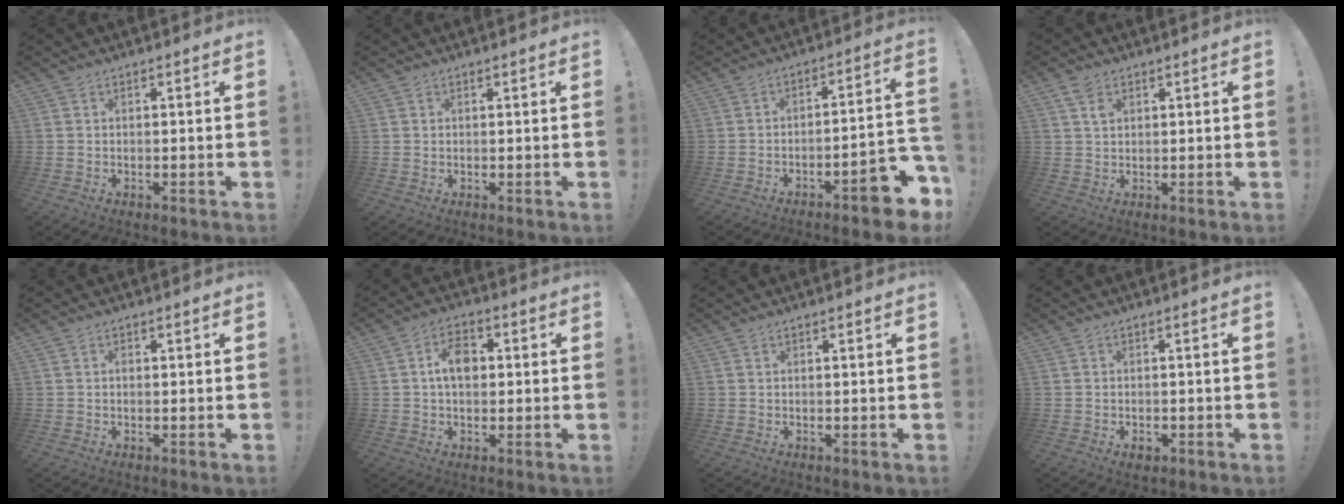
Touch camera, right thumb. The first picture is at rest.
{"total": 1.6, "force": [1.2, 1.1, -0.3], "torque": [0.012, -0.003, 0.020]}
{"total": 10.2, "force": [-6.9, 2.2, 7.2], "torque": [-0.079, 0.041, -0.113]}
{"total": 3.7, "force": [2.1, 2.3, 2.1], "torque": [-0.032, -0.005, 0.038]}
{"total": 0.6, "force": [-0.2, 0.5, 0.3], "torque": [-0.008, 0.003, -0.004]}
{"total": 7.6, "force": [0.9, 4.9, 5.8], "torque": [-0.079, 0.006, 0.013]}
{"total": 0.0}
{"total": 2.1, "force": [-1.1, 1.2, 1.2], "torque": [-0.006, 0.004, -0.020]}